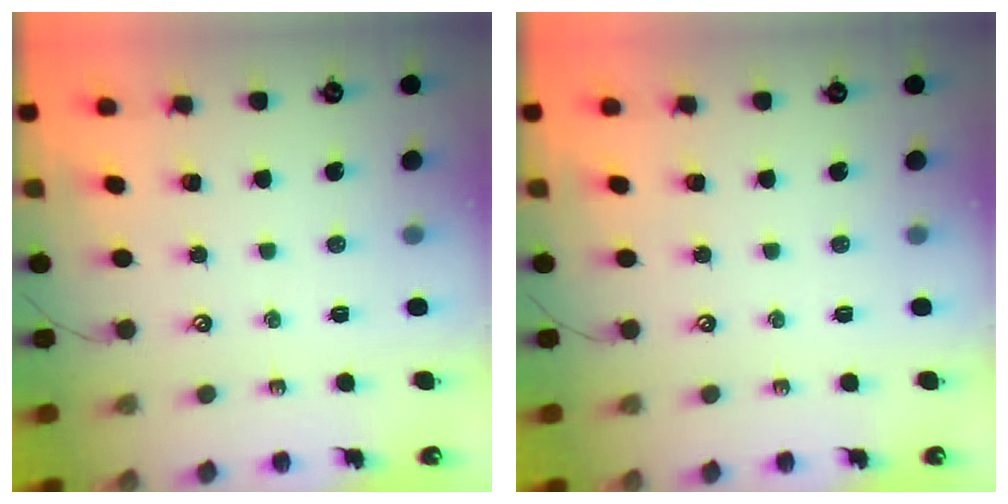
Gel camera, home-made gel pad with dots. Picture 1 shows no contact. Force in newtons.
{"total": 0.0}